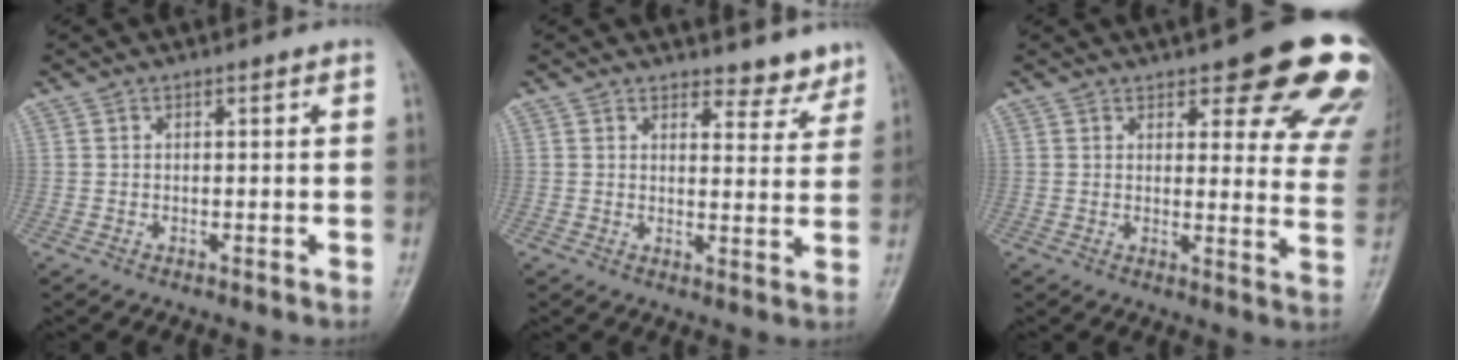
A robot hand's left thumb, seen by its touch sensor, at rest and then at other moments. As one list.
[{"total": 5.1, "force": [4.6, 2.1, 0.7], "torque": [0.018, -0.039, 0.051]}, {"total": 17.9, "force": [11.6, 5.9, 12.3], "torque": [-0.101, -0.052, 0.125]}]